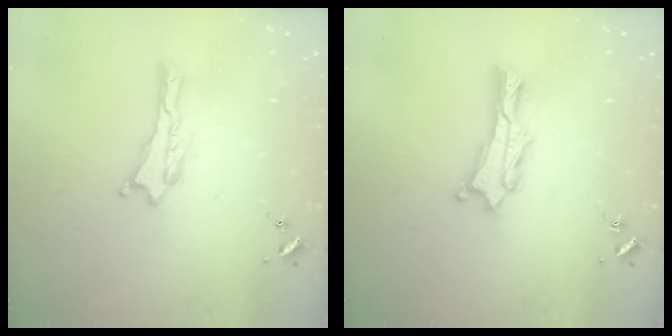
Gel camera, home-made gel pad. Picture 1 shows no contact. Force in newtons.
{"total": 1.5, "press": 1.4, "slide": 0.2}